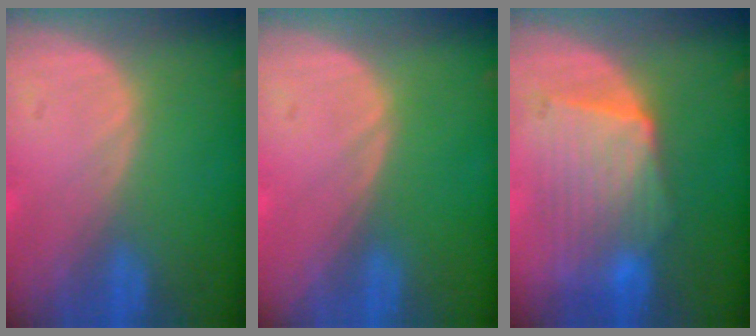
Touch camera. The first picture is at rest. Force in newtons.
{"total": 0.0}
{"total": 8.2, "press": 8.1, "slide": 1.4}